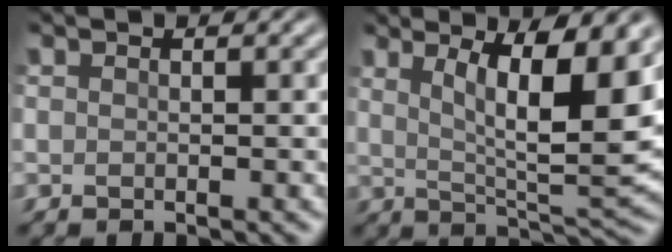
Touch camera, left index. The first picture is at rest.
{"total": 10.0, "force": [3.4, 2.7, 9.0], "torque": [-0.136, -0.009, 0.059]}